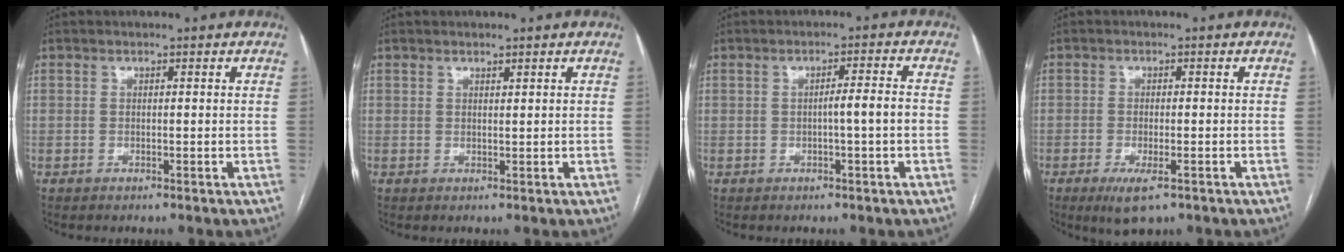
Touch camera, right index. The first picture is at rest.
{"total": 0.6, "force": [0.6, 0.0, 0.0], "torque": [0.000, -0.002, 0.010]}
{"total": 3.1, "force": [-0.5, -0.2, 3.0], "torque": [-0.044, 0.004, -0.008]}
{"total": 4.5, "force": [-2.6, 1.2, 3.5], "torque": [-0.062, -0.010, -0.038]}